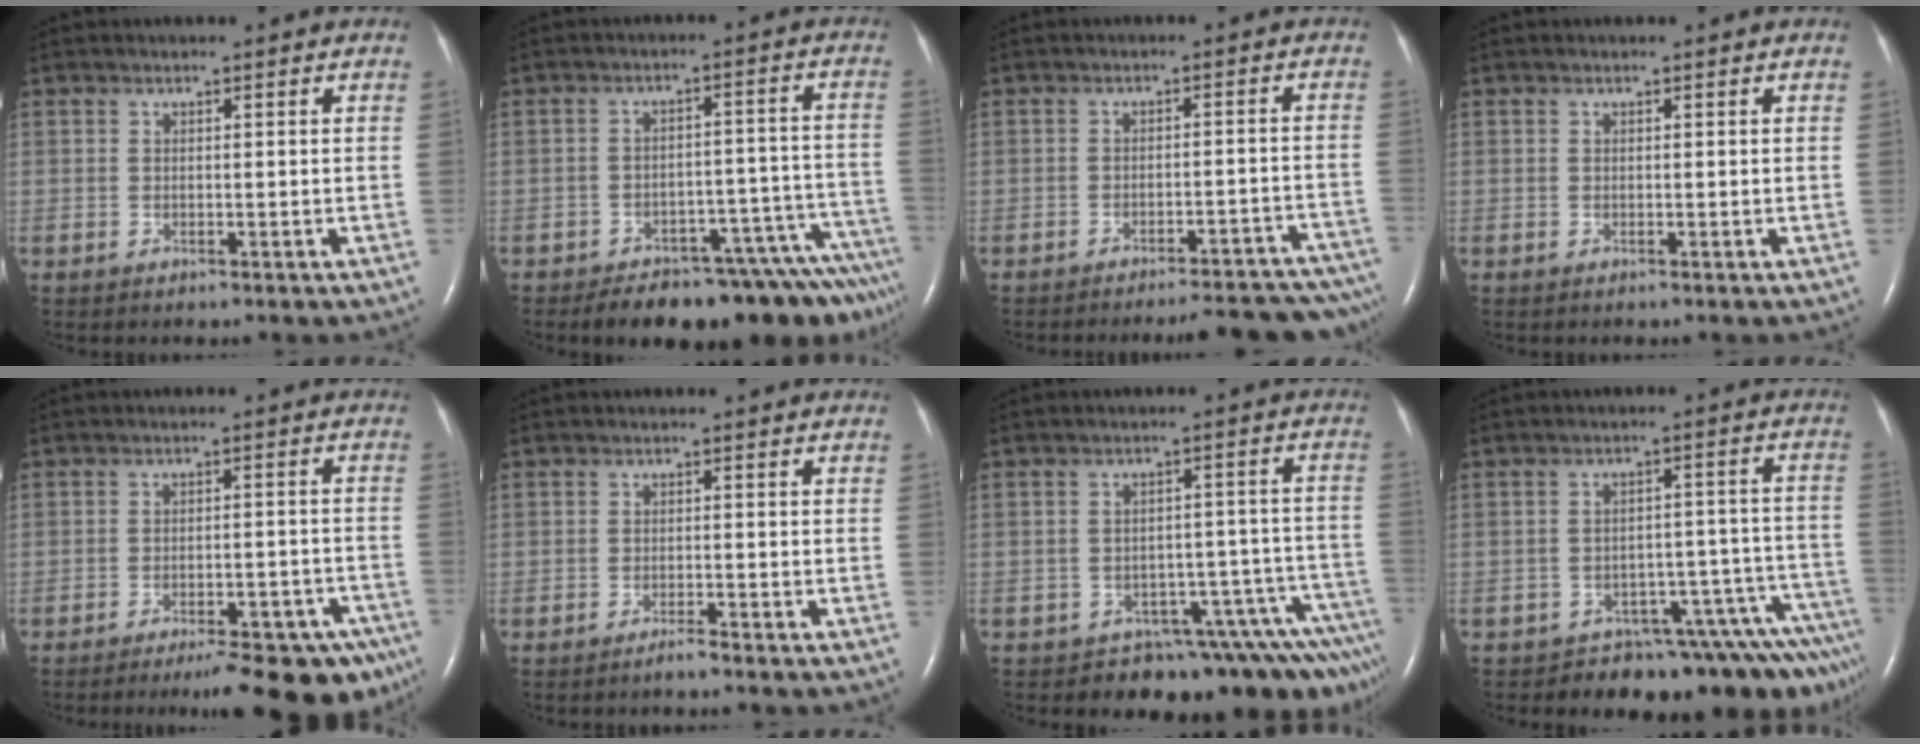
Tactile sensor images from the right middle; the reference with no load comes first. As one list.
[{"total": 15.1, "force": [-13.2, 2.5, 6.8], "torque": [-0.027, 0.033, -0.165]}, {"total": 16.2, "force": [-15.0, 2.6, 5.5], "torque": [-0.028, 0.014, -0.172]}, {"total": 0.0}, {"total": 15.0, "force": [-11.9, 4.0, 8.2], "torque": [-0.052, 0.018, -0.148]}, {"total": 1.4, "force": [-1.2, 0.0, 0.6], "torque": [-0.016, 0.000, -0.021]}, {"total": 11.1, "force": [-9.6, 4.4, 3.5], "torque": [-0.009, 0.056, -0.113]}, {"total": 11.4, "force": [-10.4, 3.5, 3.1], "torque": [-0.003, 0.059, -0.127]}]